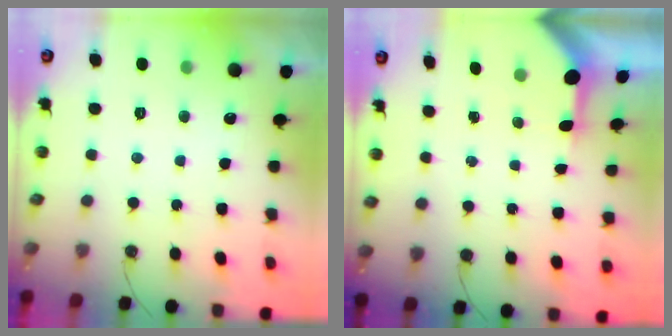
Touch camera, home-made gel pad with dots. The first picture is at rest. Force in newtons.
{"total": 3.2, "press": 3.2, "slide": 0.2}